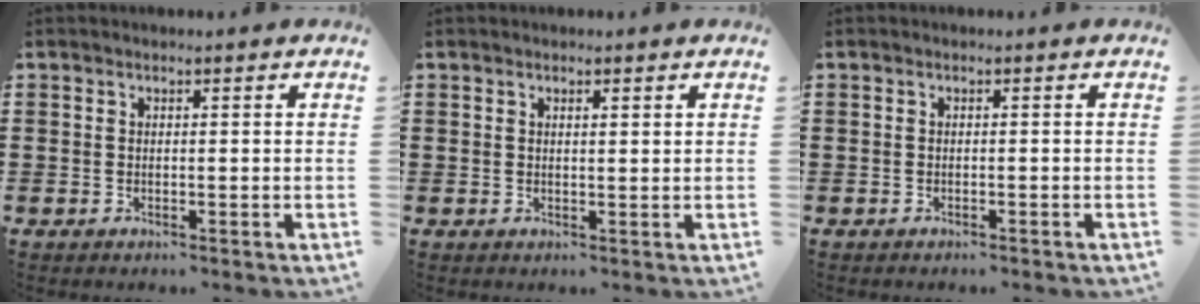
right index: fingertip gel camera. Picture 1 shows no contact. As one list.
[{"total": 0.8, "force": [0.4, 0.2, 0.6], "torque": [-0.012, 0.002, 0.008]}, {"total": 0.5, "force": [-0.5, 0.0, 0.1], "torque": [-0.004, -0.004, -0.010]}]